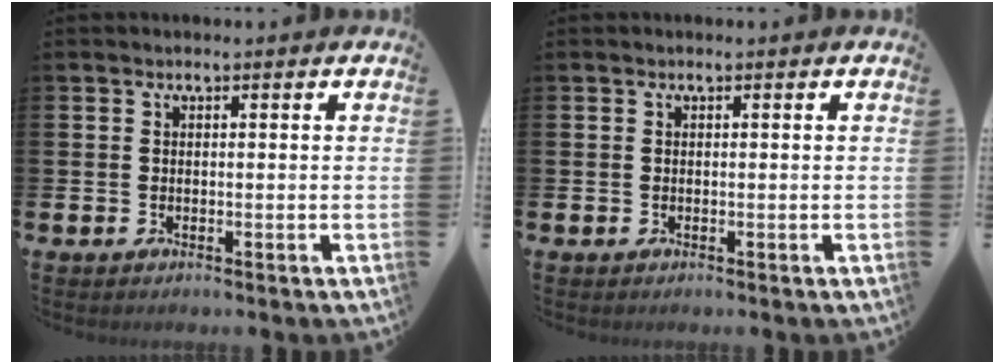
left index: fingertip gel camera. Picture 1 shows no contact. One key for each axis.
{"total": 0.0}